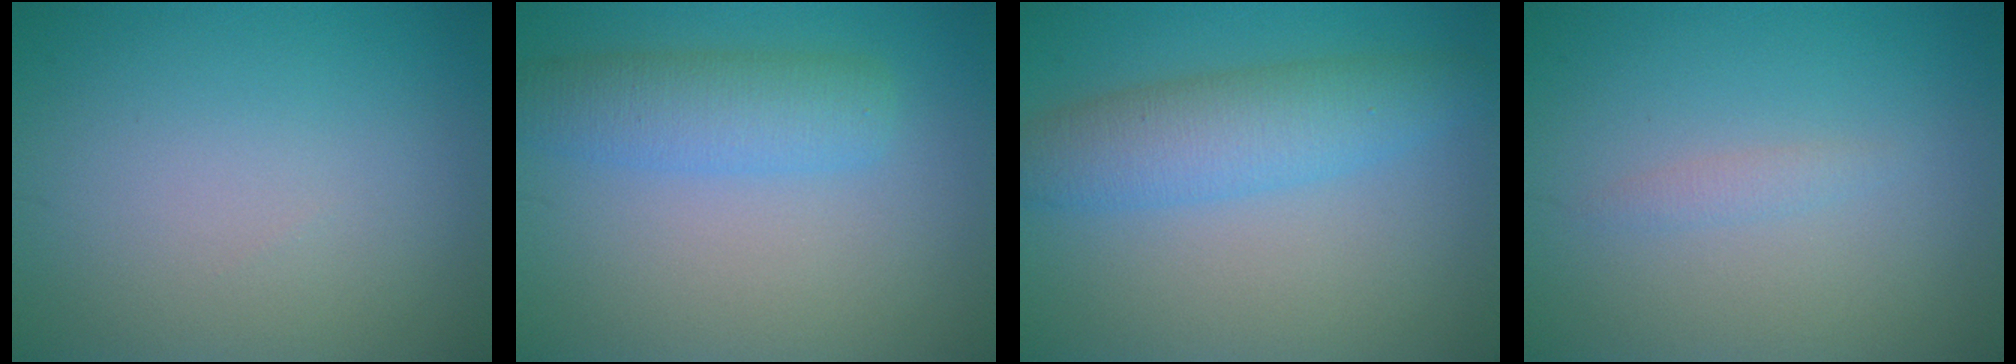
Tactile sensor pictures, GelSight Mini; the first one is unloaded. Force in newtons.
{"total": 4.2, "press": 4.2, "slide": 0.2}
{"total": 5.0, "press": 5.0, "slide": 0.1}
{"total": 0.9, "press": 0.9, "slide": 0.0}